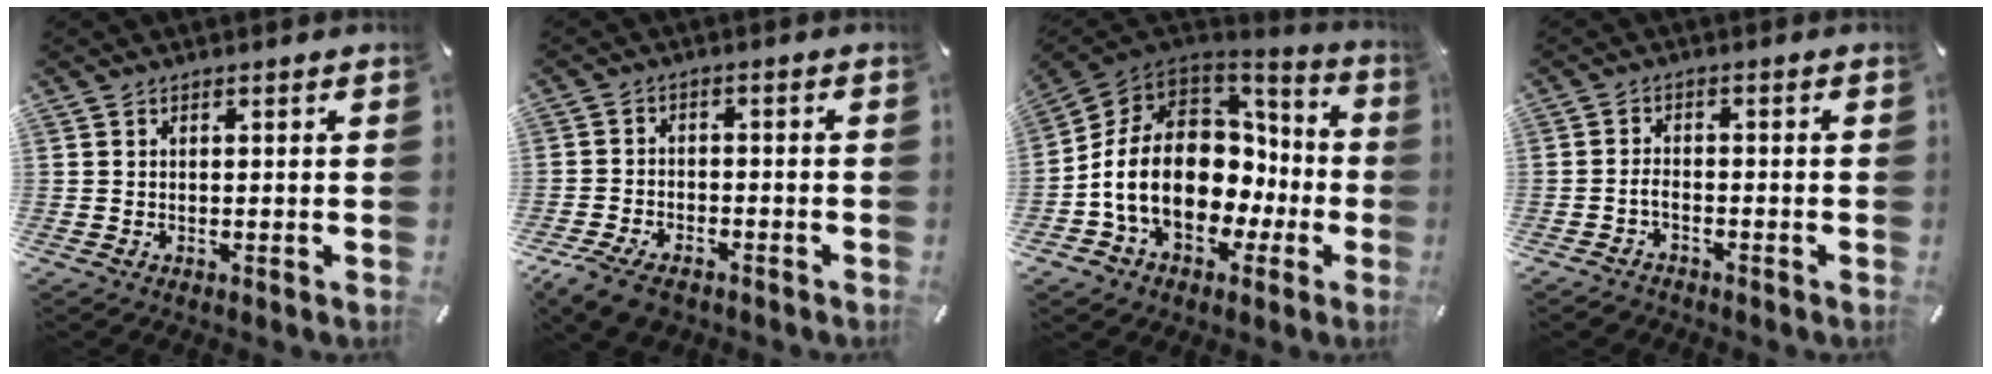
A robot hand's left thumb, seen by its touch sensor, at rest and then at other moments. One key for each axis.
{"total": 6.3, "fx": -4.5, "fy": 3.2, "fz": 2.8, "tx": -0.067, "ty": 0.015, "tz": -0.088}
{"total": 18.1, "fx": -1.9, "fy": 13.9, "fz": 11.3, "tx": -0.242, "ty": 0.004, "tz": -0.024}
{"total": 2.7, "fx": -1.6, "fy": 1.5, "fz": 1.5, "tx": -0.036, "ty": 0.007, "tz": -0.034}